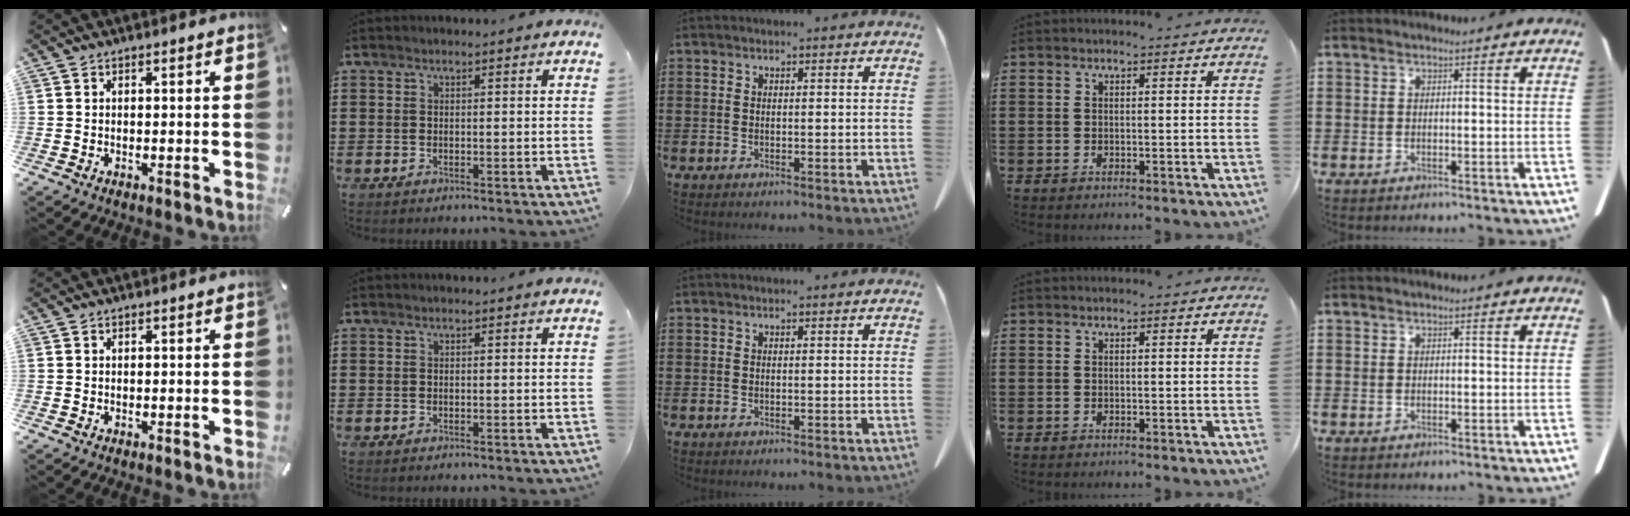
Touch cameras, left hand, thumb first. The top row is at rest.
{}